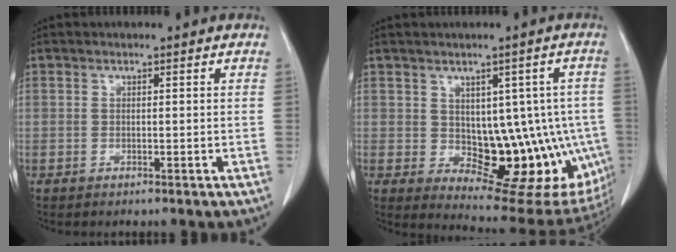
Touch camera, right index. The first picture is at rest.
{"total": 15.7, "force": [-2.2, 8.2, 13.2], "torque": [-0.123, 0.014, -0.003]}